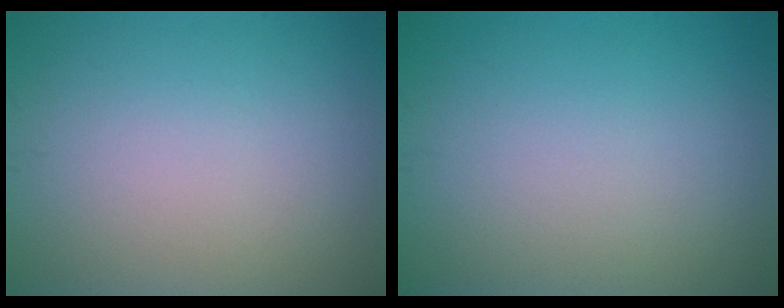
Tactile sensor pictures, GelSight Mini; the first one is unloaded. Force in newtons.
{"total": 0.0}